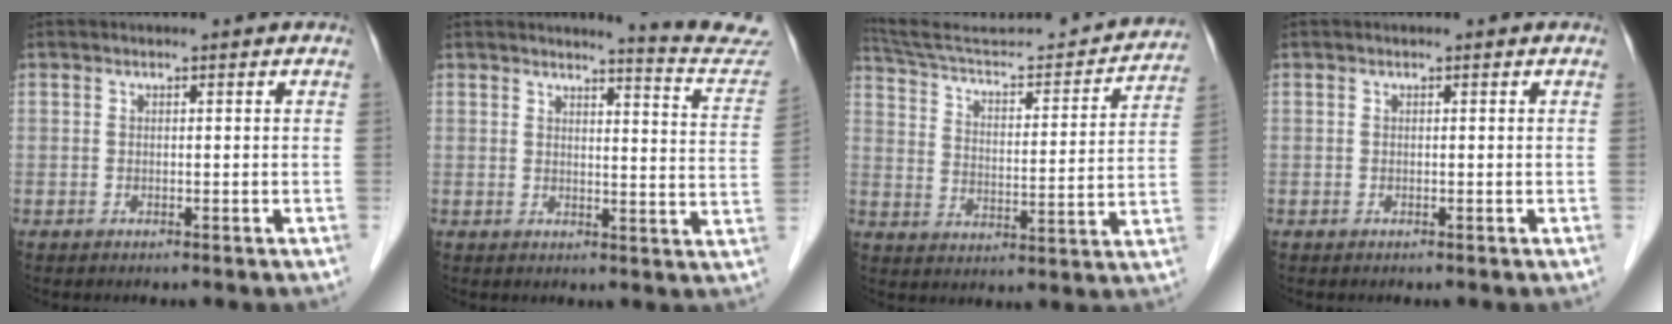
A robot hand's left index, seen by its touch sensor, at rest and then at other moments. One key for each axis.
{"total": 10.0, "fx": 9.9, "fy": -0.5, "fz": 1.2, "tx": -0.010, "ty": -0.069, "tz": 0.095}
{"total": 24.2, "fx": 23.0, "fy": 2.2, "fz": 7.4, "tx": -0.120, "ty": -0.030, "tz": 0.317}
{"total": 0.0}